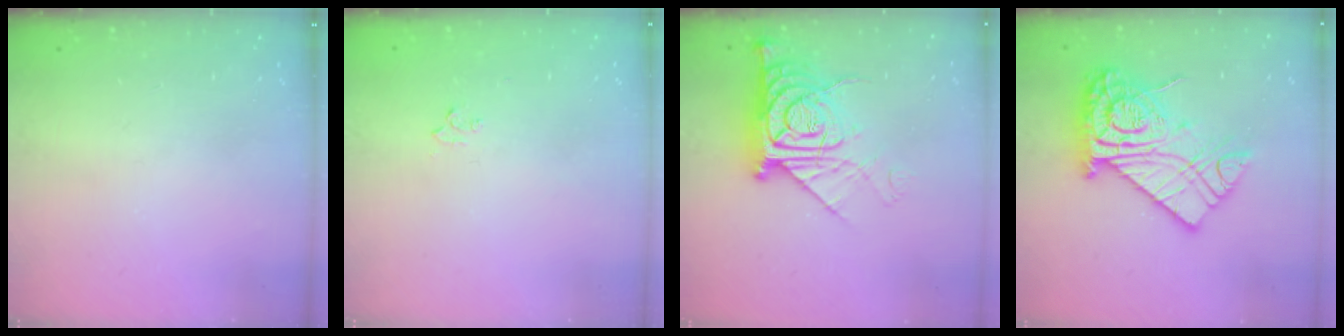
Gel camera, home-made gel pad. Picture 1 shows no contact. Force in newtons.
{"total": 2.9, "press": 2.8, "slide": 0.4}
{"total": 14.0, "press": 13.9, "slide": 1.4}
{"total": 20.4, "press": 20.3, "slide": 1.4}